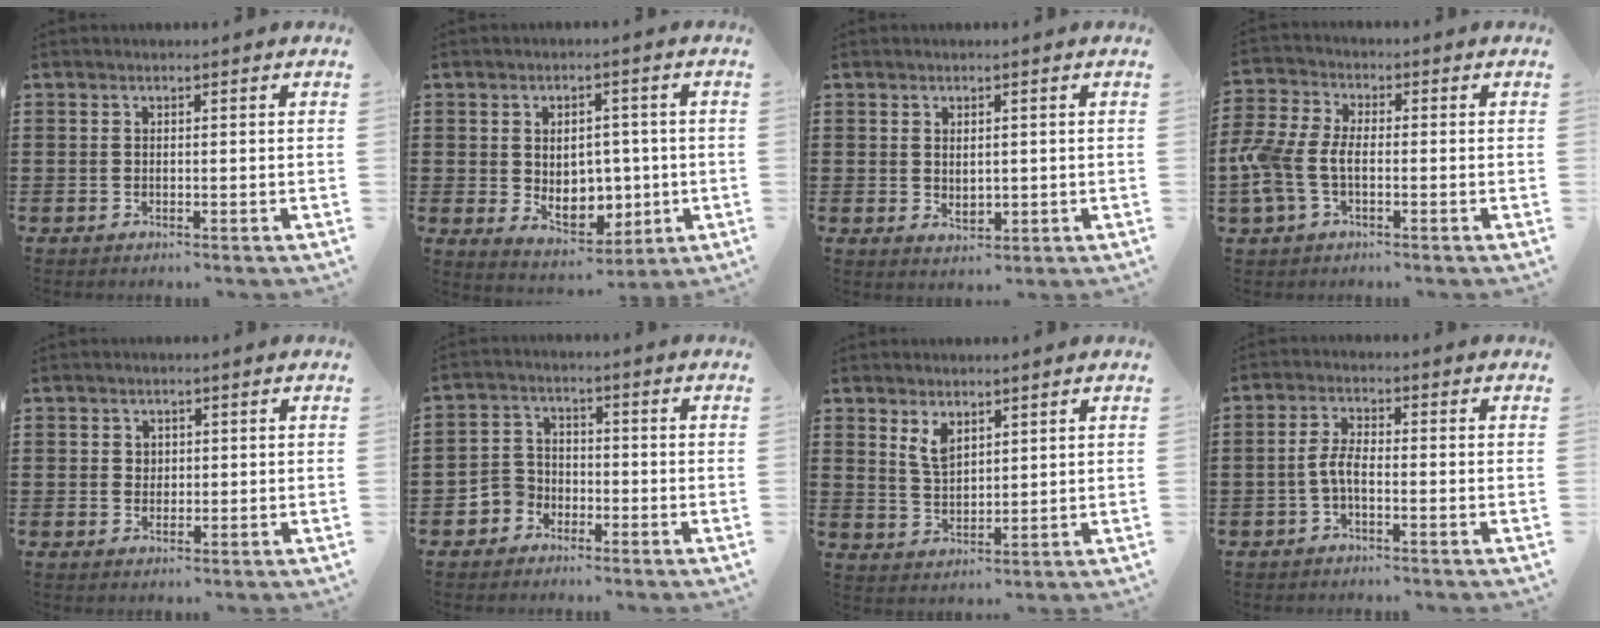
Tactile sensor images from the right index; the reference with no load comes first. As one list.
[{"total": 6.8, "force": [-0.6, 5.2, 4.4], "torque": [-0.055, 0.003, -0.013]}, {"total": 1.7, "force": [0.5, 1.1, 1.2], "torque": [-0.016, 0.000, 0.007]}, {"total": 6.2, "force": [-1.6, 3.7, 4.8], "torque": [-0.134, -0.006, -0.042]}, {"total": 1.4, "force": [0.3, 1.3, 0.3], "torque": [-0.013, 0.005, 0.007]}, {"total": 3.6, "force": [-2.2, 2.8, 0.5], "torque": [-0.031, 0.000, -0.049]}, {"total": 4.0, "force": [2.5, 2.0, 2.3], "torque": [-0.053, 0.006, 0.047]}, {"total": 3.7, "force": [-1.2, 1.3, 3.2], "torque": [-0.080, -0.002, -0.028]}]